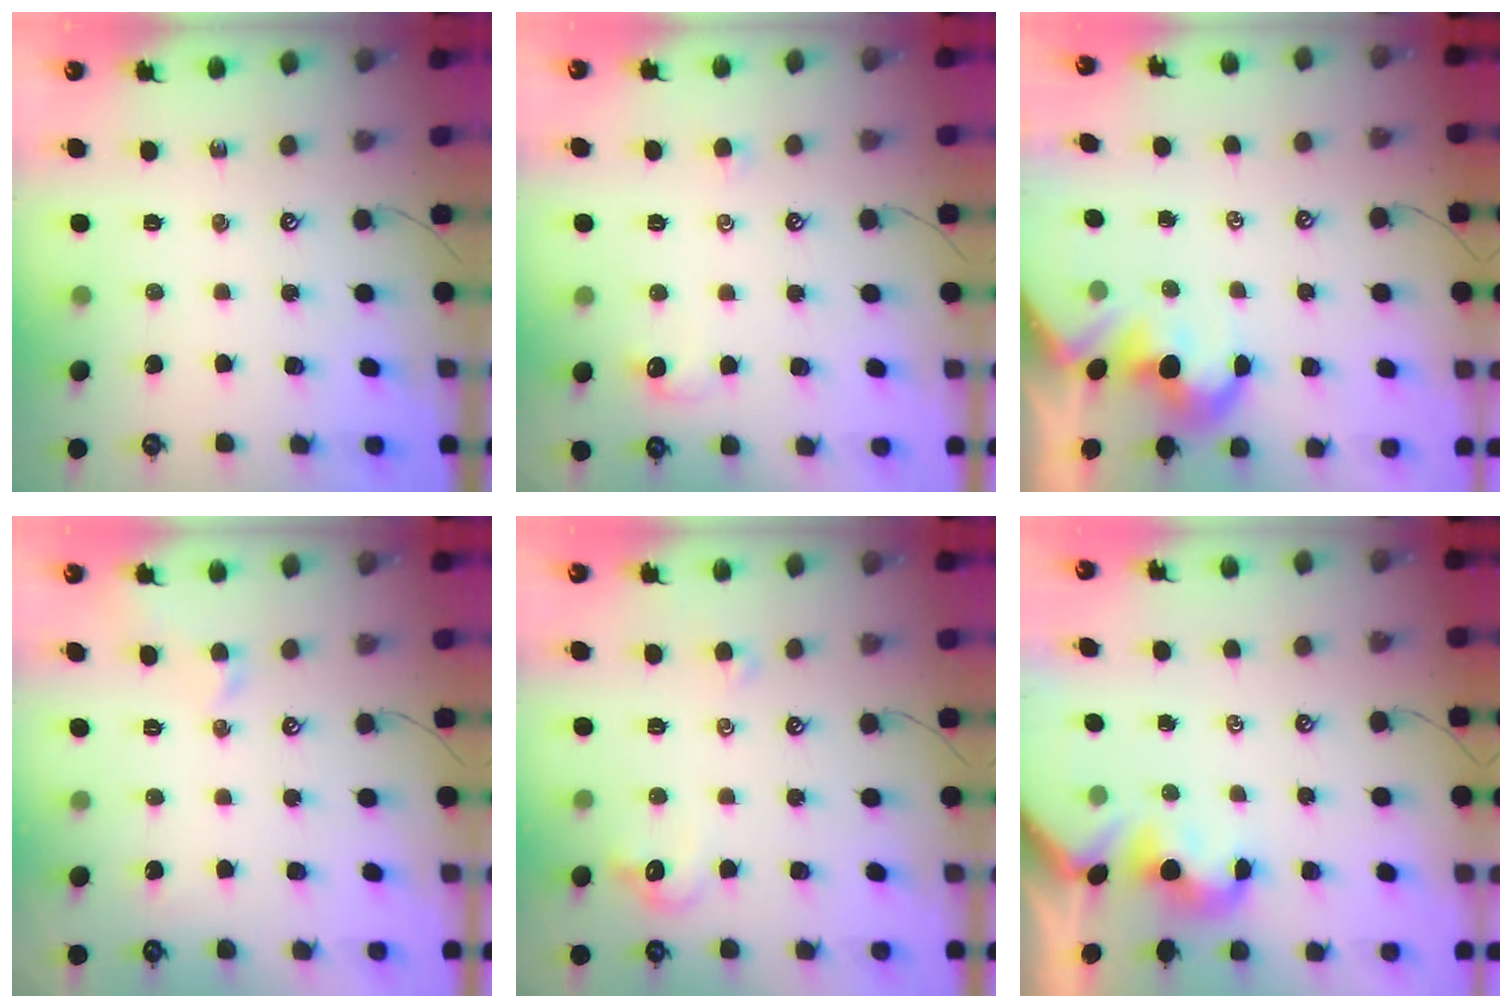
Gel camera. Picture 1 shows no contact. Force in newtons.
{"total": 0.7, "press": 0.5, "slide": 0.5}
{"total": 1.2, "press": 0.9, "slide": 0.8}
{"total": 0.0}
{"total": 2.6, "press": 2.5, "slide": 0.5}
{"total": 1.1, "press": 1.0, "slide": 0.4}